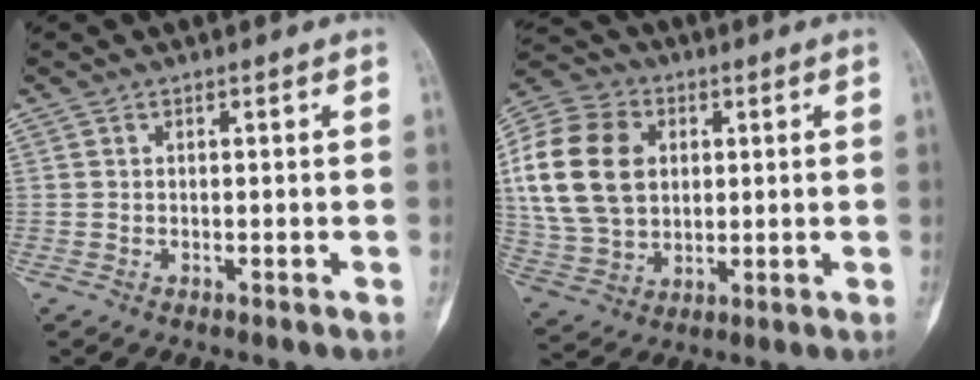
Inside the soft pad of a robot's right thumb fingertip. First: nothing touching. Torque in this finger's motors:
{"motor_torque": [0.45, 1.35, 1.22, -0.48, 0.16]}